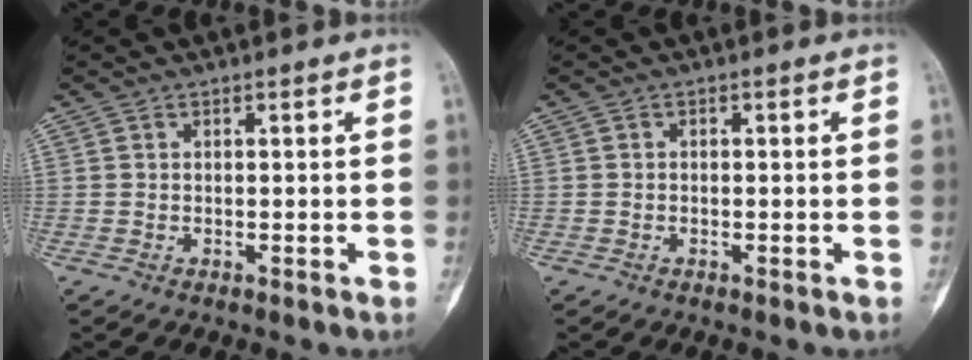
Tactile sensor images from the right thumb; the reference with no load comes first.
{"total": 0.0}